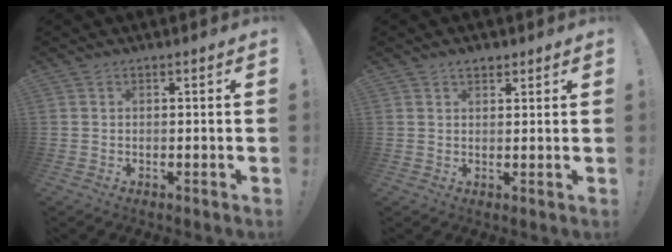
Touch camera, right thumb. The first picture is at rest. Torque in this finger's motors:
{"motor_torque": [0.09, 0.09, 0.24, 0.03, 0.00]}